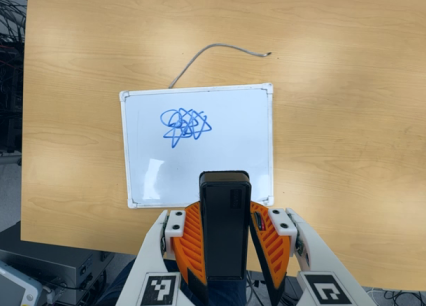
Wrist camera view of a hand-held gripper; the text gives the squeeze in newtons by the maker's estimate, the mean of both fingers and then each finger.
{"total": 6.1, "left": 5.3, "right": 6.9}